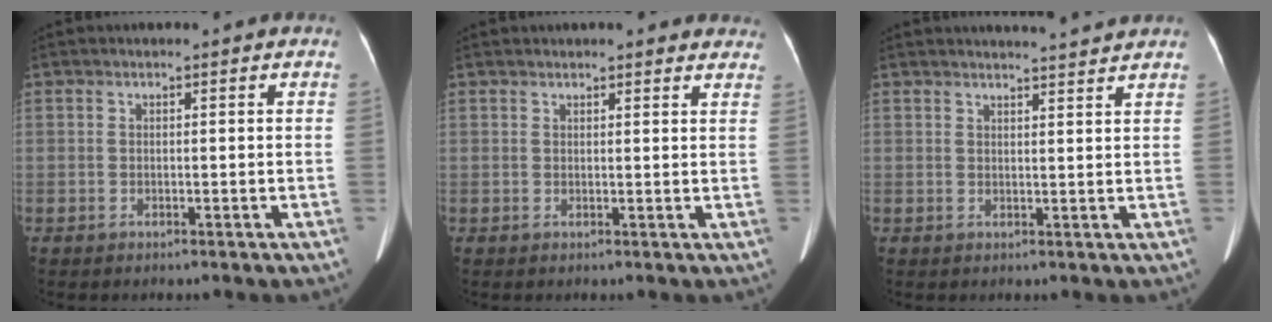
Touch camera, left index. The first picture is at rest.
{"total": 6.4, "force": [5.9, 1.6, 1.8], "torque": [0.000, 0.012, 0.054]}
{"total": 5.8, "force": [5.6, -0.3, 1.4], "torque": [-0.020, 0.009, 0.061]}